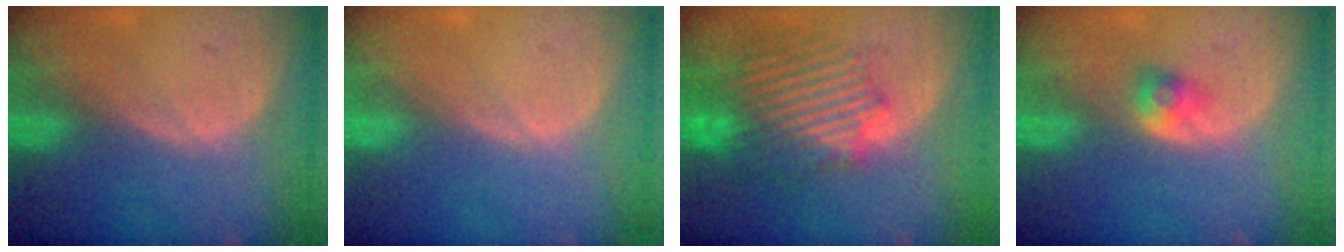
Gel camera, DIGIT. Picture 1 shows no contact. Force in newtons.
{"total": 0.0}
{"total": 9.8, "press": 9.5, "slide": 2.5}
{"total": 2.7, "press": 2.4, "slide": 1.2}